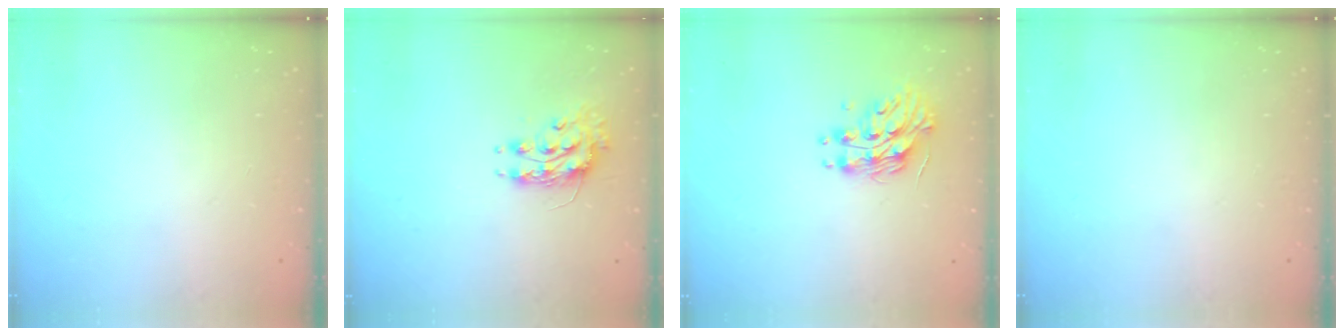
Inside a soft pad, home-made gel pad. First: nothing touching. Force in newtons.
{"total": 8.5, "press": 8.5, "slide": 0.6}
{"total": 11.6, "press": 11.6, "slide": 0.0}
{"total": 0.0}